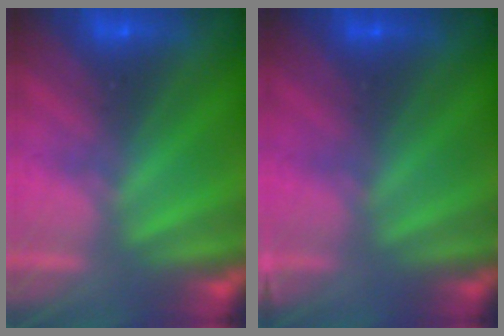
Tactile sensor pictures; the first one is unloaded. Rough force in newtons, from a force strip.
{"total": 2.5}